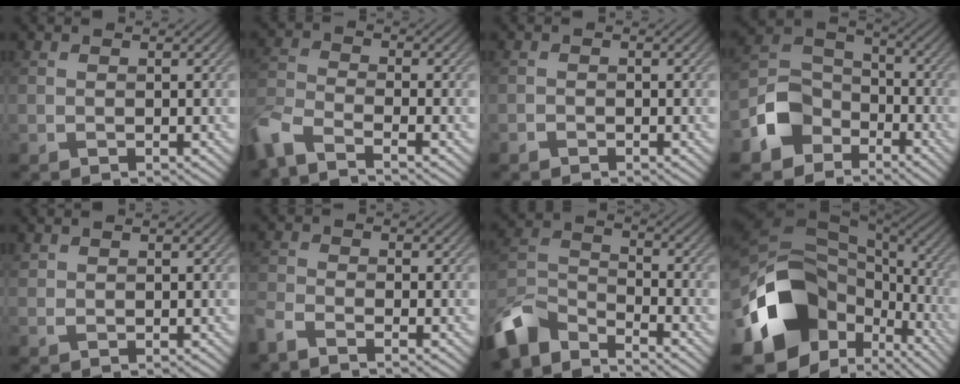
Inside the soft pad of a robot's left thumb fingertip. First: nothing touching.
{"total": 6.7, "force": [-5.2, 1.7, 3.8], "torque": [-0.094, -0.014, -0.112]}
{"total": 0.7, "force": [-0.6, 0.2, 0.1], "torque": [-0.001, 0.005, -0.013]}
{"total": 8.7, "force": [-4.7, 6.4, 3.6], "torque": [-0.082, -0.006, -0.109]}
{"total": 0.9, "force": [0.8, 0.3, 0.1], "torque": [-0.006, 0.003, 0.019]}
{"total": 3.5, "force": [-3.0, 0.6, 1.6], "torque": [-0.040, -0.007, -0.071]}
{"total": 9.9, "force": [-8.1, 3.6, 4.5], "torque": [-0.101, -0.003, -0.173]}
{"total": 17.9, "force": [-5.0, 12.7, 11.6], "torque": [-0.249, -0.037, -0.071]}